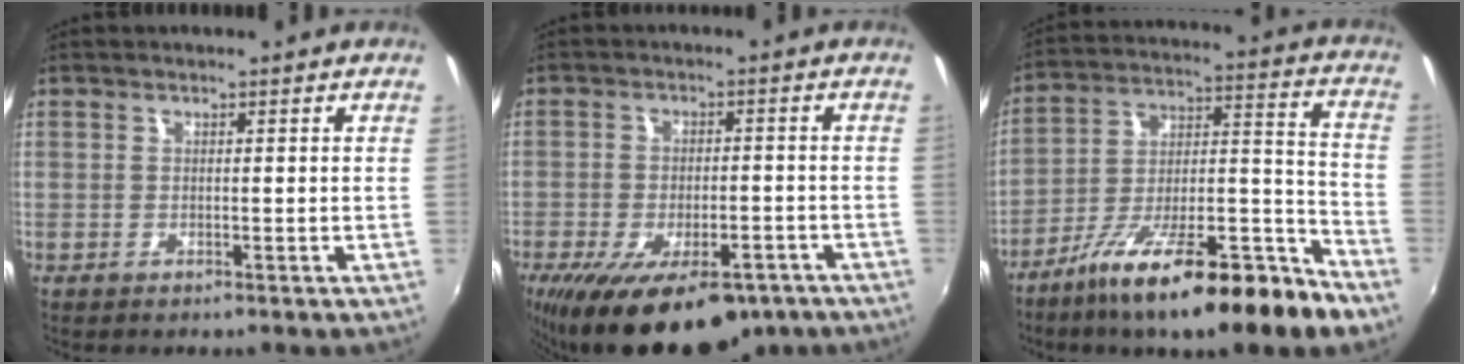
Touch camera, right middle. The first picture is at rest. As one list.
[{"total": 18.1, "force": [-12.1, 7.6, 11.1], "torque": [-0.208, -0.032, -0.172]}, {"total": 21.7, "force": [-14.2, 3.7, 16.0], "torque": [-0.259, -0.010, -0.241]}]